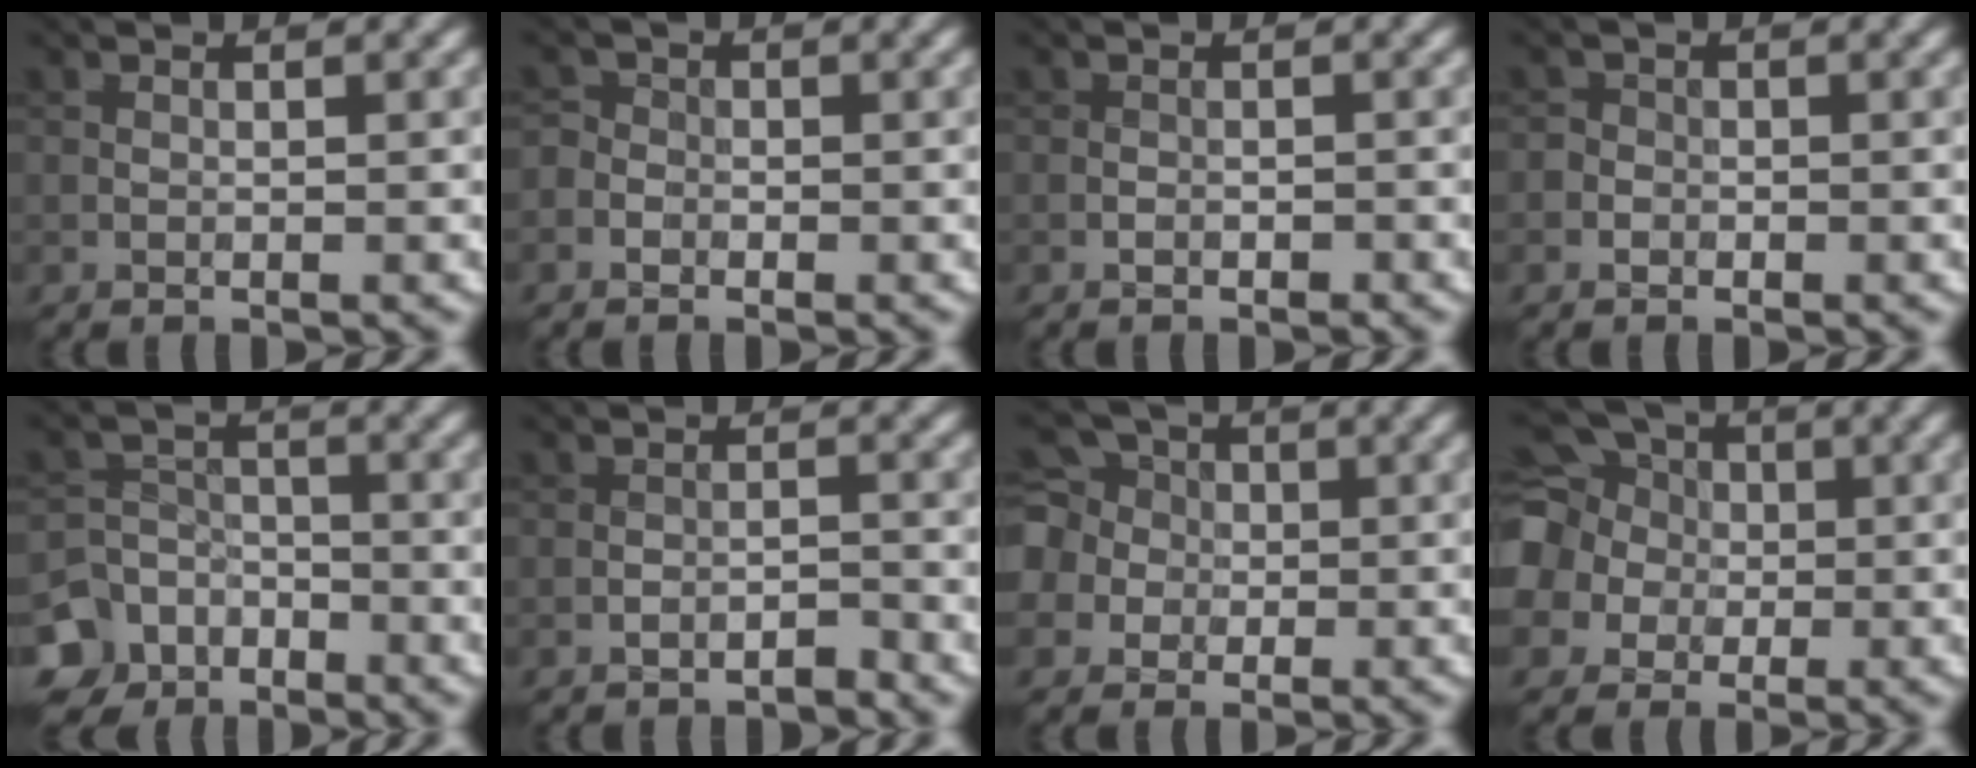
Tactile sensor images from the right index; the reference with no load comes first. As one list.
[{"total": 1.7, "force": [-0.7, 1.5, 0.4], "torque": [0.007, 0.010, -0.020]}, {"total": 0.0}, {"total": 1.3, "force": [-0.4, 1.2, 0.2], "torque": [0.009, 0.007, -0.013]}, {"total": 8.7, "force": [-5.9, 6.3, 1.0], "torque": [-0.013, -0.024, -0.122]}, {"total": 0.9, "force": [-0.9, 0.0, 0.2], "torque": [0.001, 0.006, -0.013]}, {"total": 7.6, "force": [0.7, 6.9, 3.1], "torque": [-0.078, 0.032, -0.032]}, {"total": 11.9, "force": [1.6, 10.4, 5.5], "torque": [-0.145, 0.022, -0.009]}]